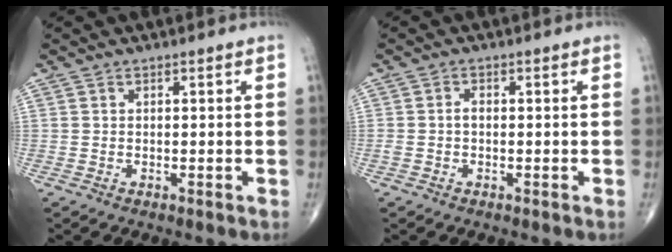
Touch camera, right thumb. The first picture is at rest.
{"total": 1.6, "force": [-0.2, 0.9, 1.3], "torque": [-0.028, 0.005, -0.005]}